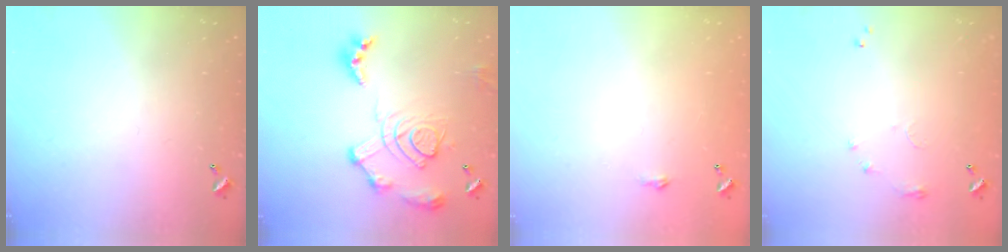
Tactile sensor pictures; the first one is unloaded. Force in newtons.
{"total": 15.6, "press": 15.5, "slide": 1.6}
{"total": 1.8, "press": 1.8, "slide": 0.3}
{"total": 6.3, "press": 6.3, "slide": 0.9}